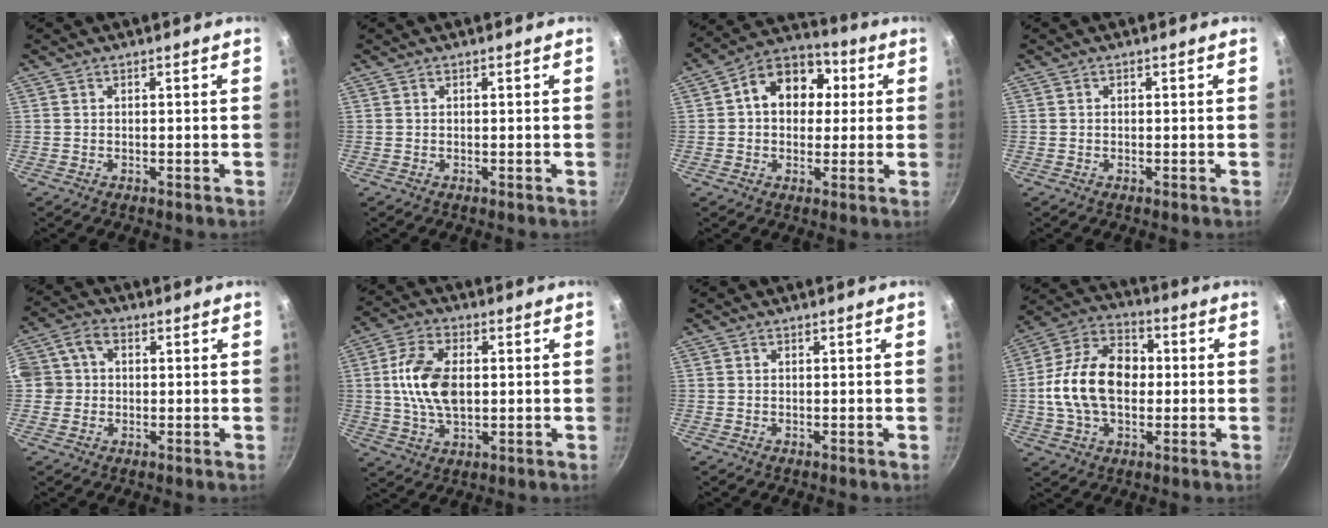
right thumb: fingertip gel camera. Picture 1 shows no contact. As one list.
[{"total": 0.0}, {"total": 13.1, "force": [2.3, 10.0, 8.1], "torque": [-0.083, 0.024, 0.018]}, {"total": 0.0}, {"total": 5.5, "force": [0.1, 4.9, 2.6], "torque": [-0.028, 0.009, -0.012]}, {"total": 11.5, "force": [0.8, 6.8, 9.3], "torque": [-0.165, 0.011, 0.012]}, {"total": 0.0}, {"total": 17.0, "force": [-0.2, 11.5, 12.6], "torque": [-0.192, 0.031, -0.018]}]